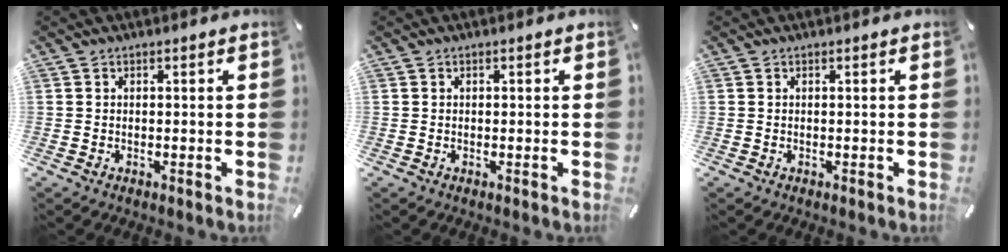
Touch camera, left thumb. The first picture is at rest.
{"total": 0.0}
{"total": 0.0}